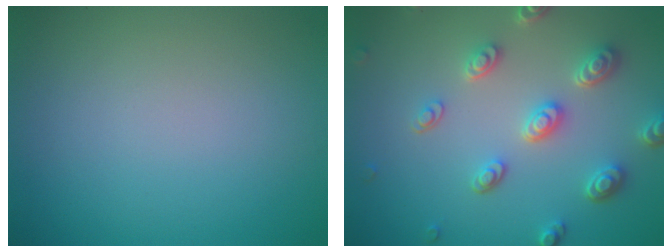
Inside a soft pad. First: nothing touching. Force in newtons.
{"total": 4.5, "press": 3.6, "slide": 2.7}